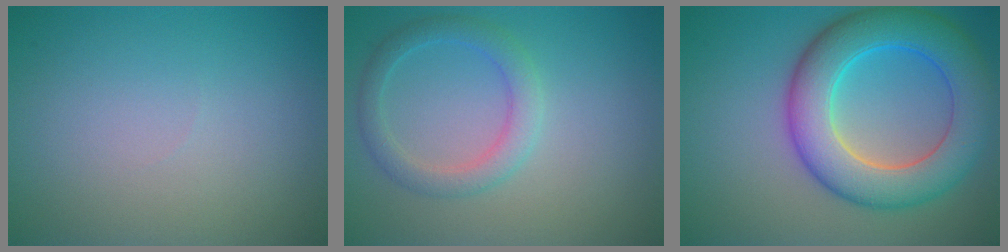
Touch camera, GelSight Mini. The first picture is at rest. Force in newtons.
{"total": 2.7, "press": 2.7, "slide": 0.1}
{"total": 8.8, "press": 8.8, "slide": 0.2}